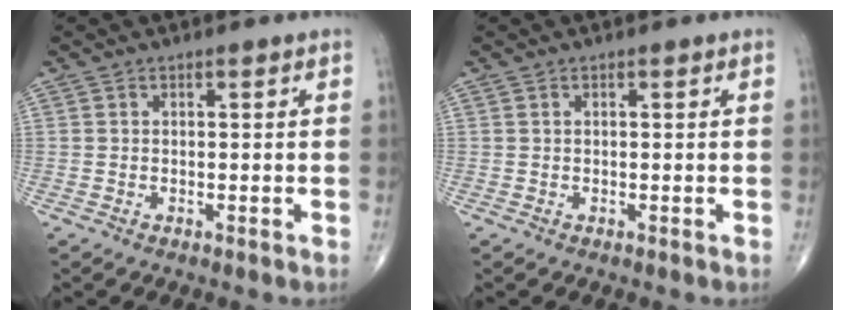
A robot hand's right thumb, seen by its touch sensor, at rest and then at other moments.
{"total": 0.0}